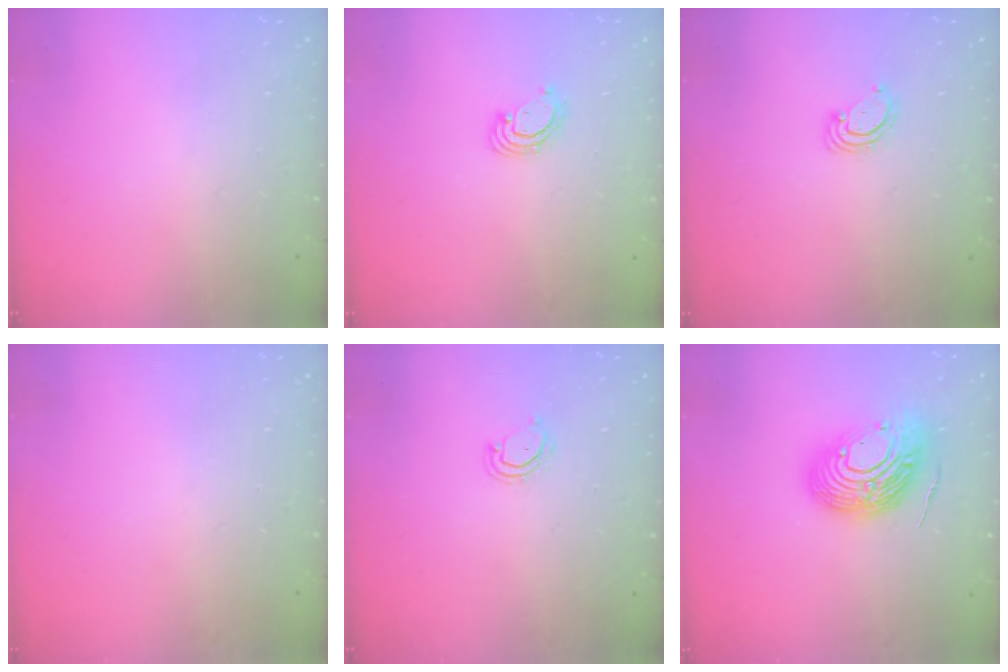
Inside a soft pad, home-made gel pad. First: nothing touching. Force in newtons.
{"total": 3.4, "press": 3.4, "slide": 0.3}
{"total": 3.6, "press": 3.6, "slide": 0.4}
{"total": 0.0}
{"total": 3.9, "press": 3.9, "slide": 0.4}
{"total": 15.3, "press": 15.1, "slide": 2.2}